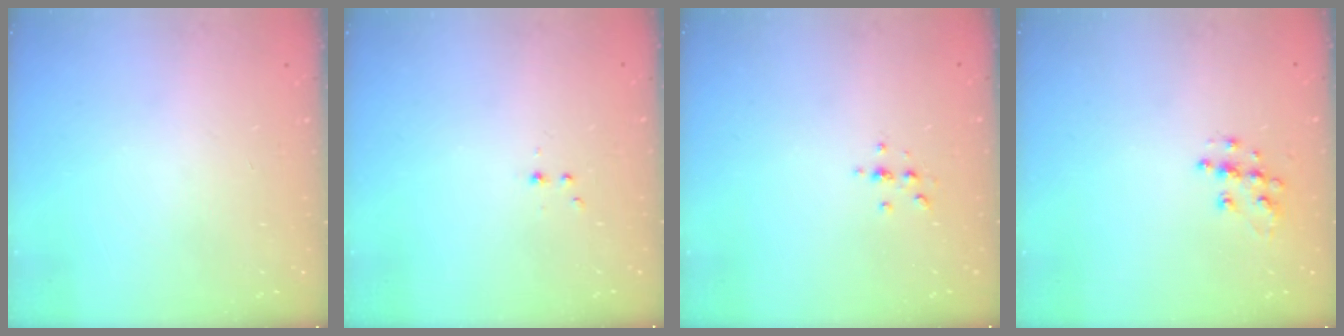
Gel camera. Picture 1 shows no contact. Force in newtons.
{"total": 2.2, "press": 1.9, "slide": 1.2}
{"total": 2.4, "press": 2.4, "slide": 0.3}
{"total": 8.9, "press": 8.9, "slide": 0.5}